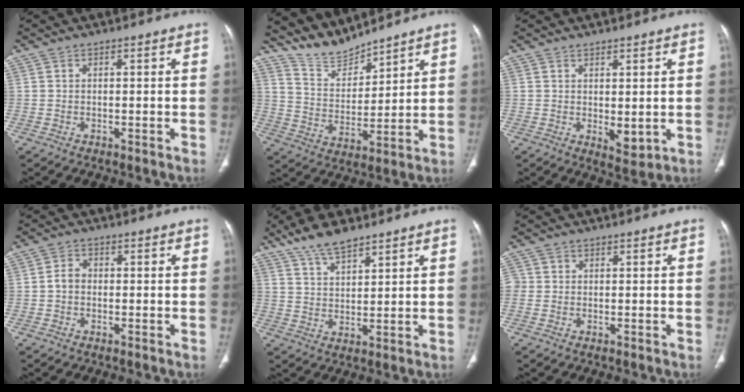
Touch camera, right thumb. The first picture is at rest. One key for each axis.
{"total": 8.7, "fx": 8.4, "fy": 1.8, "fz": 1.3, "tx": -0.012, "ty": -0.057, "tz": 0.177}
{"total": 4.0, "fx": 0.6, "fy": 1.8, "fz": 3.5, "tx": -0.048, "ty": -0.017, "tz": 0.020}
{"total": 2.5, "fx": -0.4, "fy": 1.9, "fz": 1.5, "tx": -0.021, "ty": 0.009, "tz": -0.015}
{"total": 8.0, "fx": 6.2, "fy": 2.6, "fz": 4.3, "tx": -0.067, "ty": -0.029, "tz": 0.120}
{"total": 1.5, "fx": -0.3, "fy": 1.4, "fz": 0.3, "tx": 0.001, "ty": 0.004, "tz": -0.011}